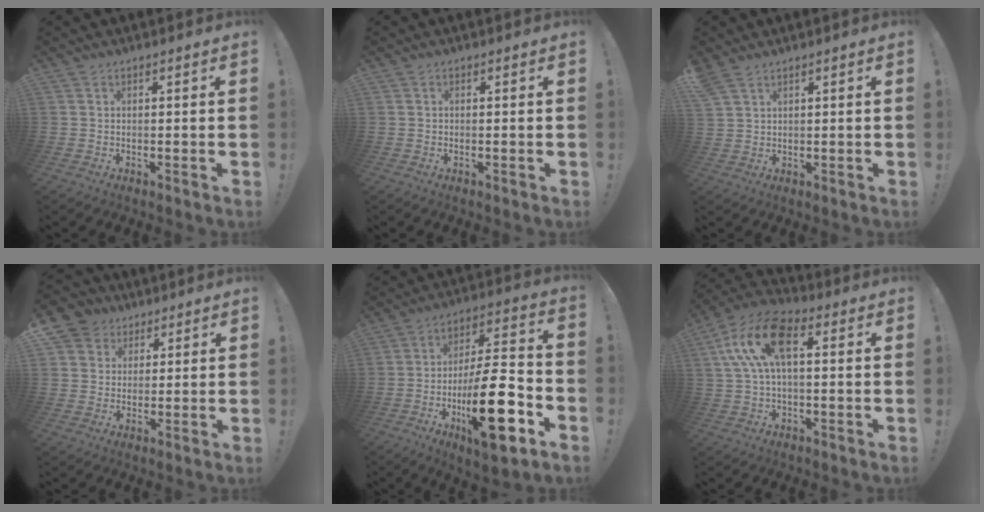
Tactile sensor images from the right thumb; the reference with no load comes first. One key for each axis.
{"total": 0.0}
{"total": 3.6, "fx": 2.7, "fy": 1.7, "fz": 1.6, "tx": -0.036, "ty": -0.009, "tz": 0.055}
{"total": 7.1, "fx": 3.2, "fy": 6.1, "fz": 1.4, "tx": -0.020, "ty": -0.017, "tz": 0.066}
{"total": 22.8, "fx": -7.8, "fy": 7.2, "fz": 20.1, "tx": -0.339, "ty": 0.047, "tz": -0.119}
{"total": 14.6, "fx": 3.5, "fy": 7.6, "fz": 12.0, "tx": -0.235, "ty": 0.007, "tz": 0.063}